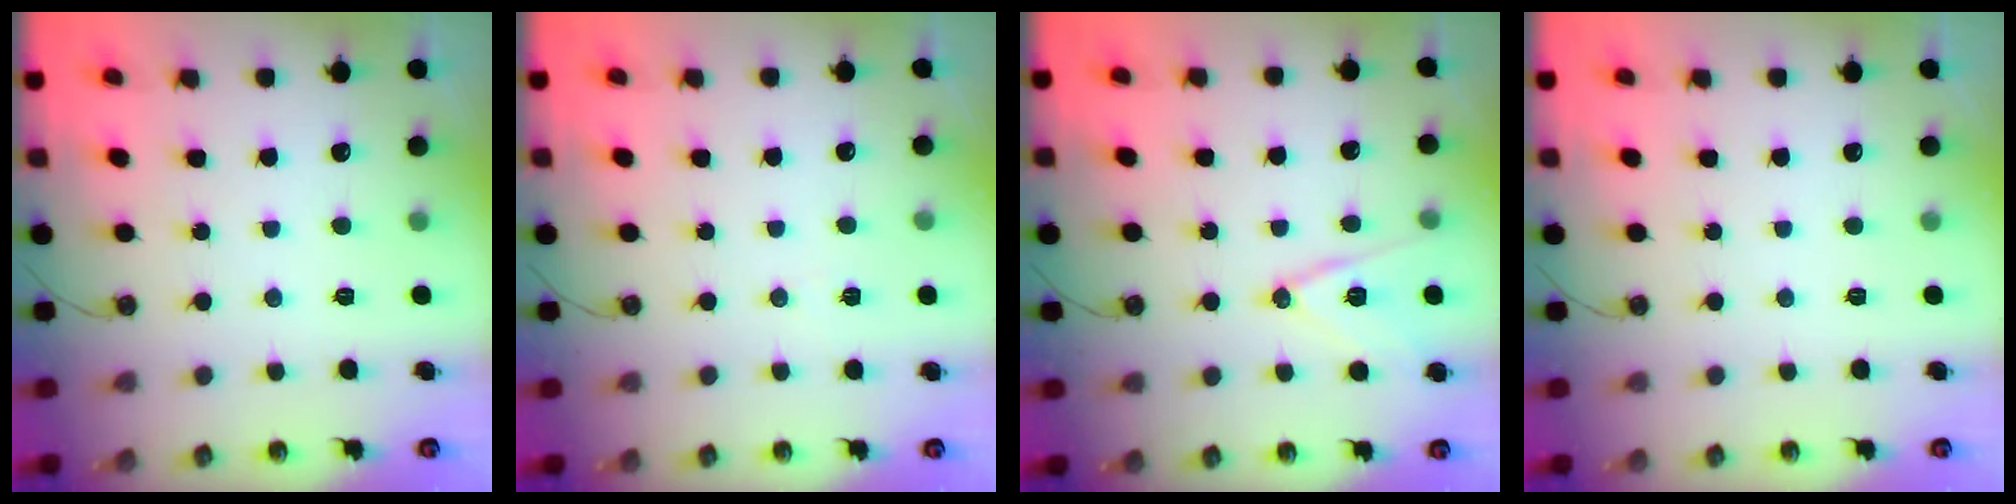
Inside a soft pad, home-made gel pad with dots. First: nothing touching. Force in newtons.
{"total": 2.6, "press": 1.7, "slide": 1.9}
{"total": 12.3, "press": 11.8, "slide": 3.2}
{"total": 0.0}